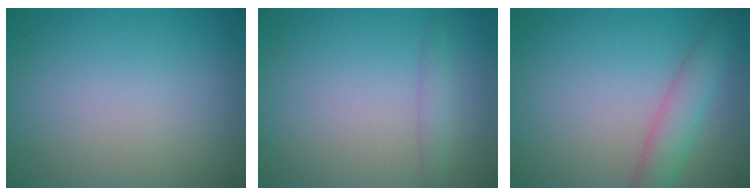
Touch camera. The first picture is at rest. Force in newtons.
{"total": 1.1, "press": 1.1, "slide": 0.1}
{"total": 3.3, "press": 3.3, "slide": 0.1}